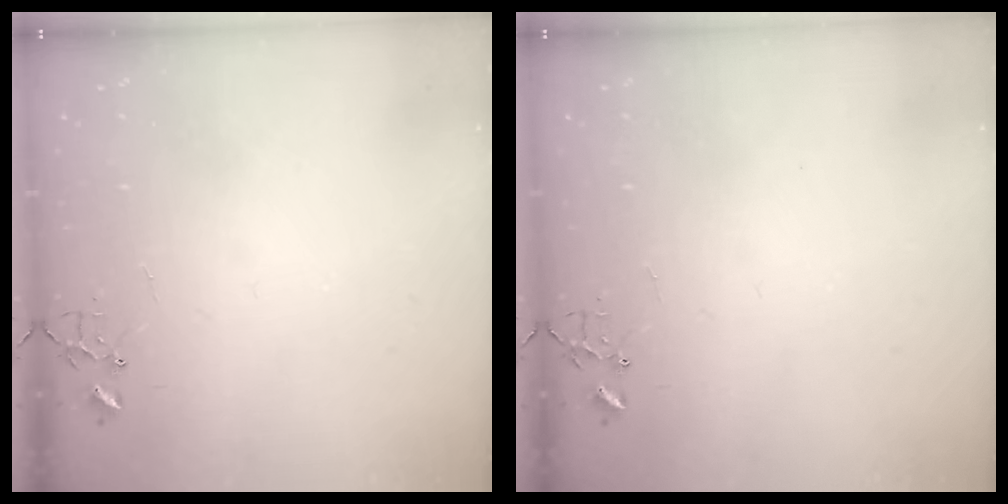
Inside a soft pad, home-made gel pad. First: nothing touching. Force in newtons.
{"total": 0.0}